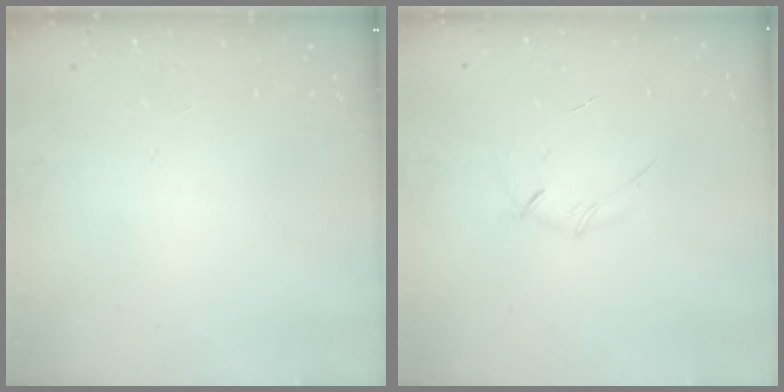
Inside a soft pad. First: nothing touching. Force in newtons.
{"total": 3.5, "press": 3.4, "slide": 0.8}